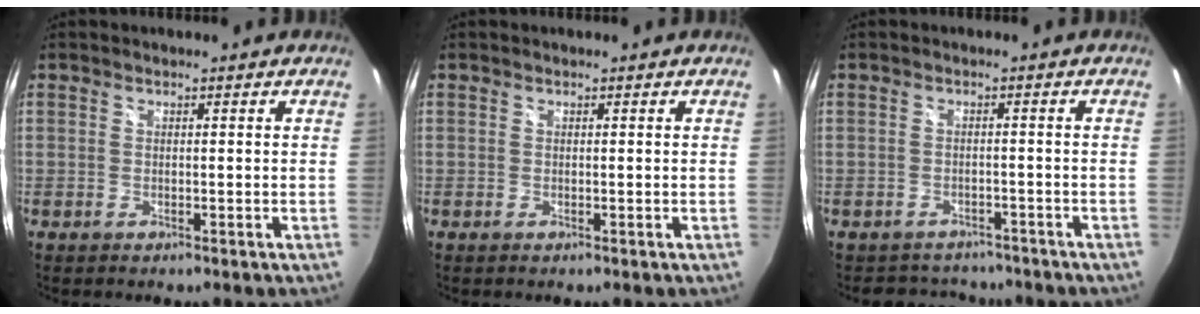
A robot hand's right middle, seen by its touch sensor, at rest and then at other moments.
{"total": 0.0}
{"total": 6.9, "force": [-5.9, 3.3, 1.1], "torque": [-0.027, 0.006, -0.079]}